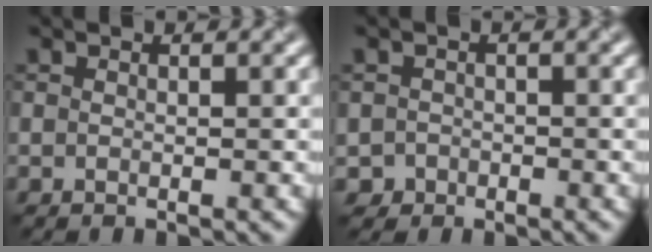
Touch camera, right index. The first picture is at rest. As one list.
[{"total": 1.8, "force": [-1.0, 1.4, -0.2], "torque": [0.018, 0.006, -0.019]}]